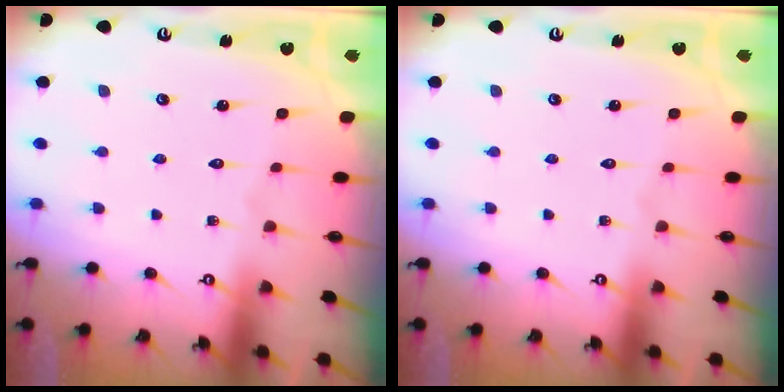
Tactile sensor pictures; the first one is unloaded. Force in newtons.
{"total": 0.0}